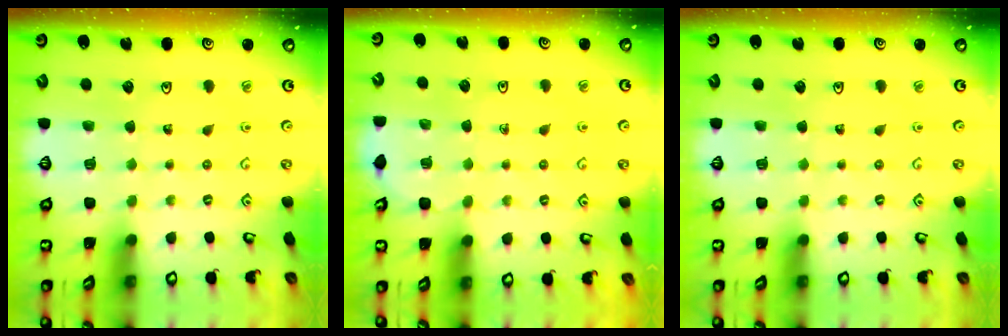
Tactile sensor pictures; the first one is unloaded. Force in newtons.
{"total": 4.0, "press": 3.6, "slide": 1.8}
{"total": 0.0}